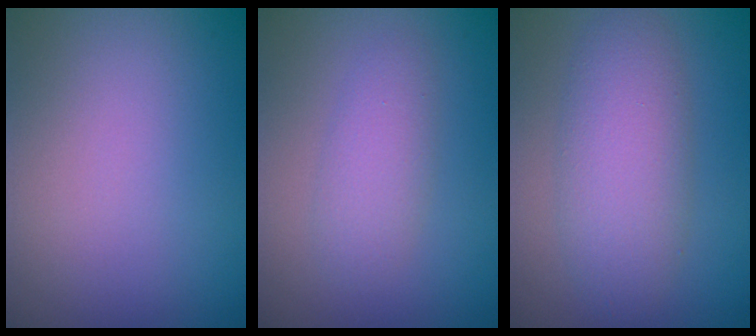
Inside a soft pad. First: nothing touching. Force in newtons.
{"total": 2.5, "press": 2.5, "slide": 0.1}
{"total": 4.9, "press": 4.9, "slide": 0.1}